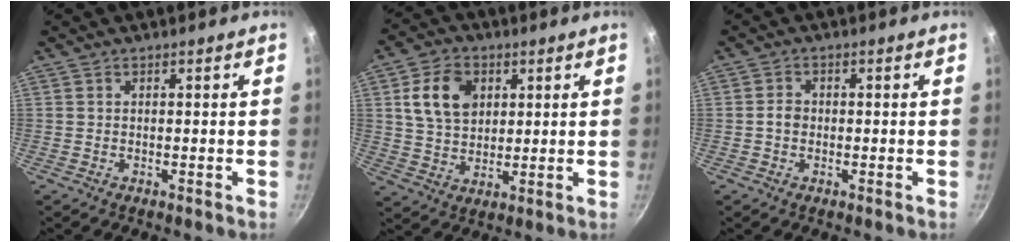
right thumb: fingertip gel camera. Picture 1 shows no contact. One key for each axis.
{"total": 10.8, "fx": 3.3, "fy": 7.9, "fz": 6.6, "tx": -0.098, "ty": -0.004, "tz": 0.059}
{"total": 2.1, "fx": -0.3, "fy": 1.8, "fz": 1.2, "tx": -0.013, "ty": 0.011, "tz": -0.007}